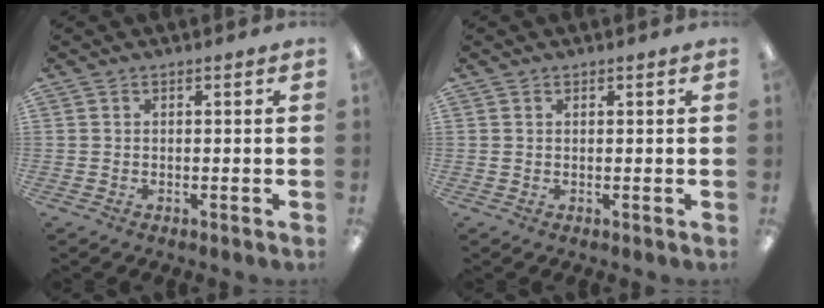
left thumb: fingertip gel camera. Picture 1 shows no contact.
{"total": 0.6, "force": [0.3, 0.5, 0.1], "torque": [-0.002, 0.004, 0.005]}